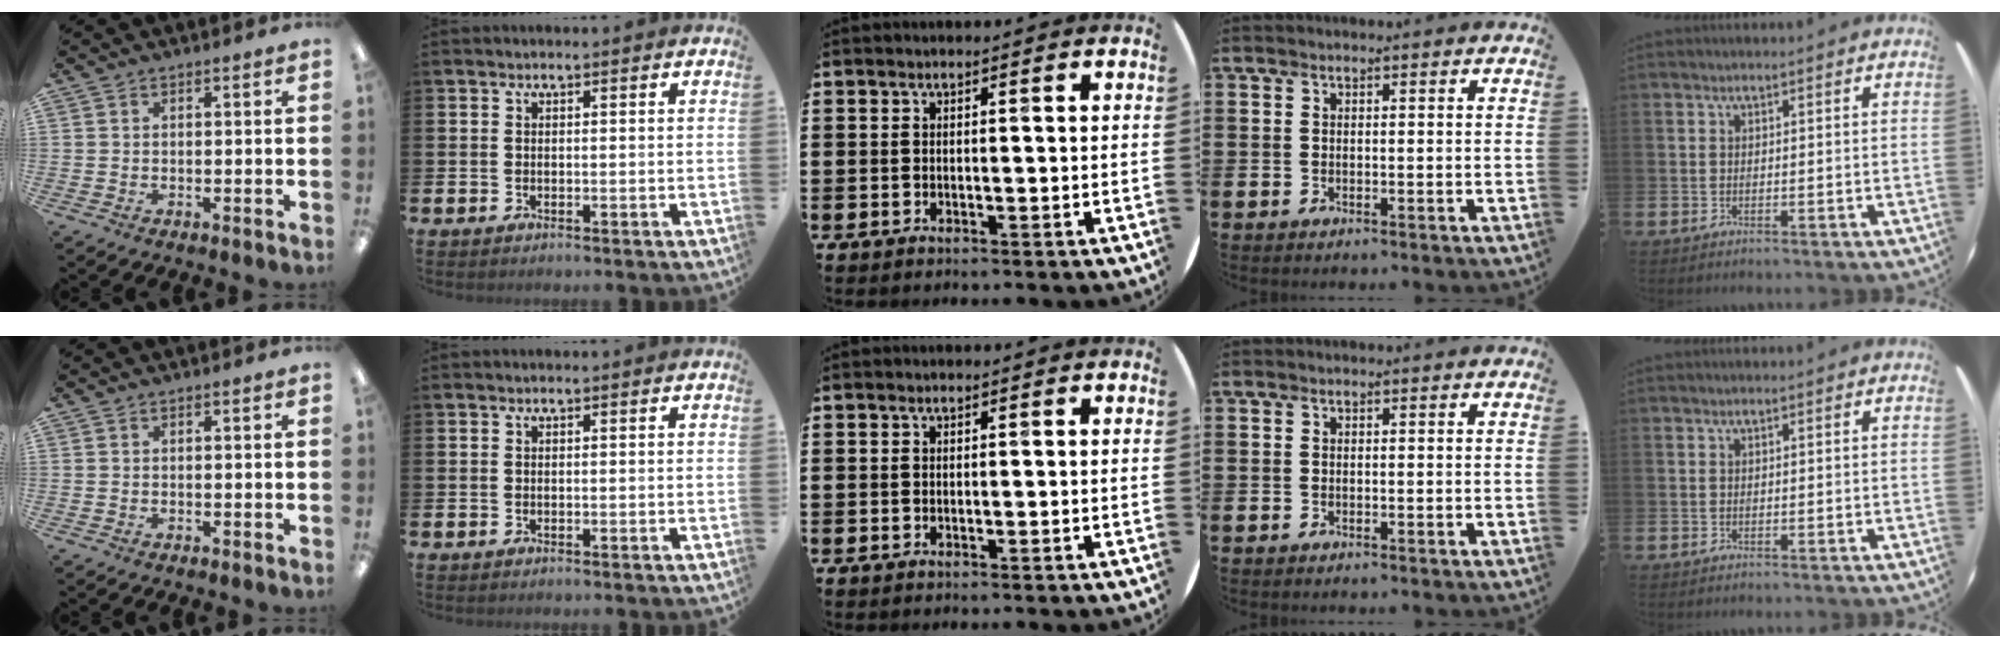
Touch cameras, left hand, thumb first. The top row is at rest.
{}